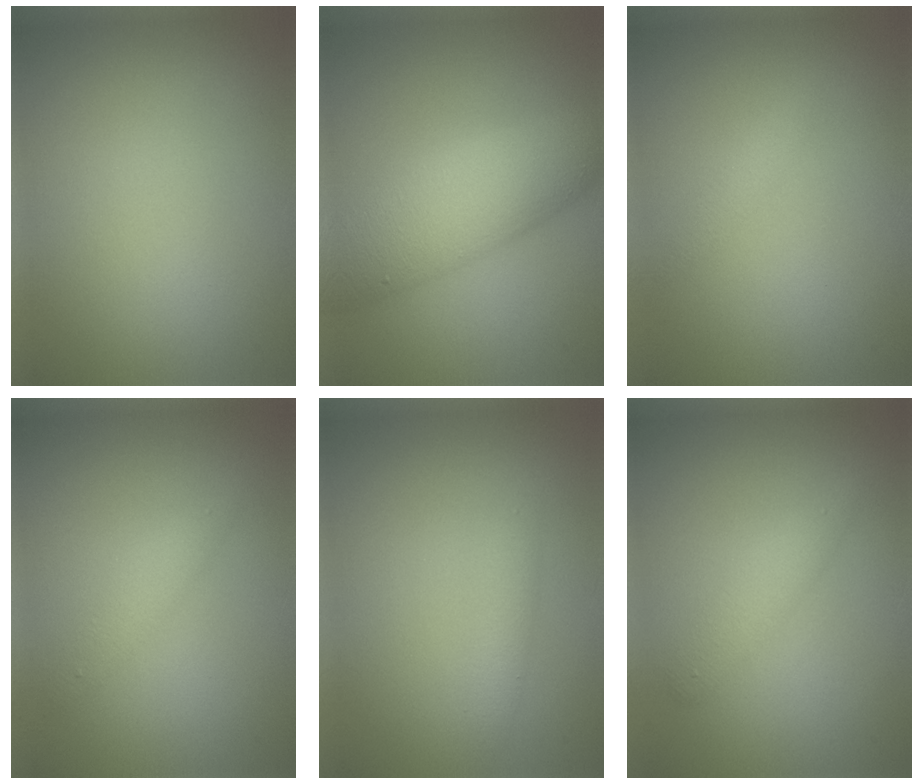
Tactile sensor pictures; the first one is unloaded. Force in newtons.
{"total": 7.5, "press": 7.5, "slide": 0.1}
{"total": 0.9, "press": 0.9, "slide": 0.0}
{"total": 1.6, "press": 1.6, "slide": 0.0}
{"total": 1.3, "press": 1.3, "slide": 0.1}
{"total": 1.9, "press": 1.9, "slide": 0.0}